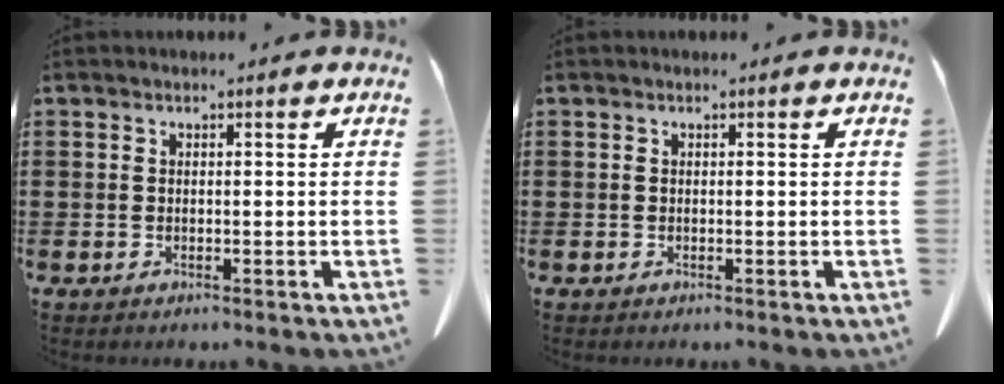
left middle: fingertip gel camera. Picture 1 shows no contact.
{"total": 0.0}